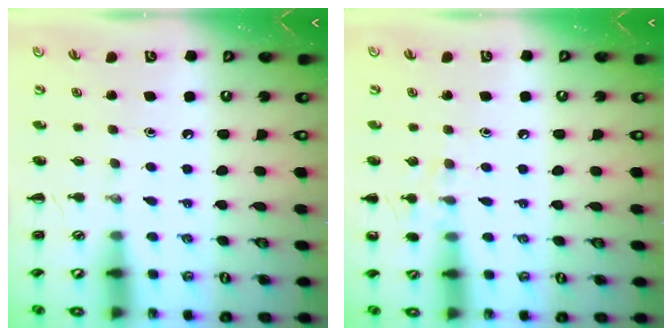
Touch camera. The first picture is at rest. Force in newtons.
{"total": 7.6, "press": 7.3, "slide": 2.1}